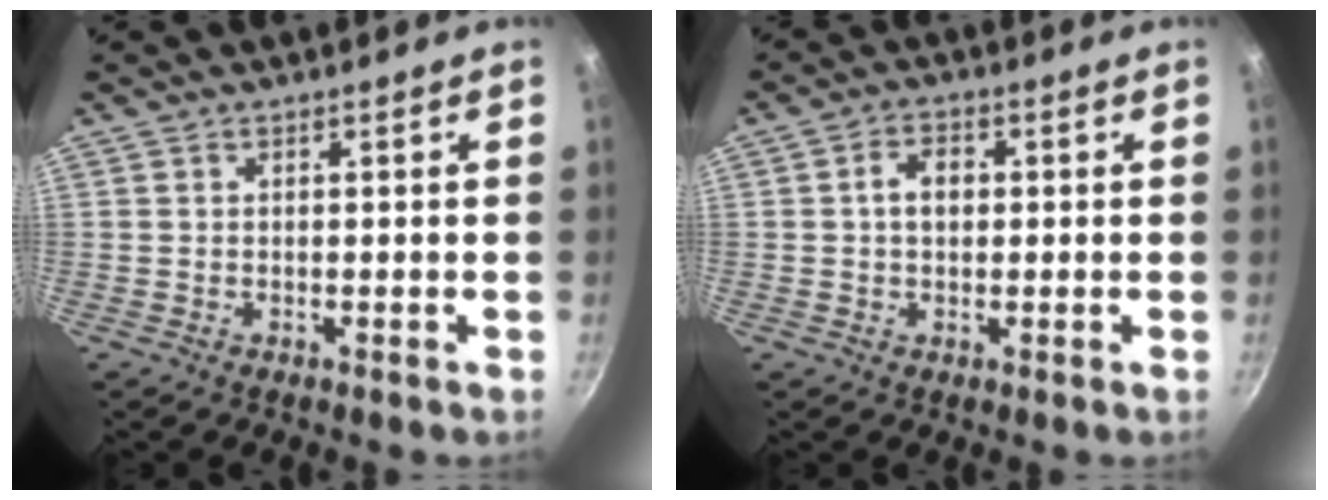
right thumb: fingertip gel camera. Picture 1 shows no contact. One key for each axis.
{"total": 4.3, "fx": 0.3, "fy": 3.1, "fz": 3.0, "tx": -0.034, "ty": 0.011, "tz": 0.001}